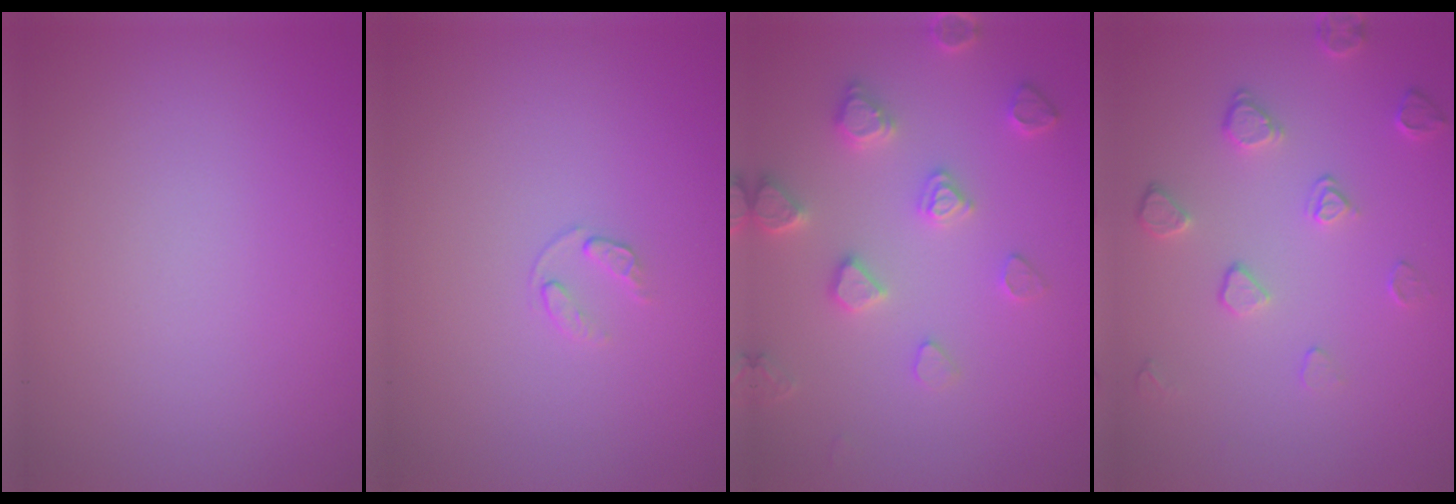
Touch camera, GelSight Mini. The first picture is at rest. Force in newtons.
{"total": 0.8, "press": 0.5, "slide": 0.6}
{"total": 3.6, "press": 3.5, "slide": 0.8}
{"total": 2.1, "press": 1.4, "slide": 1.5}